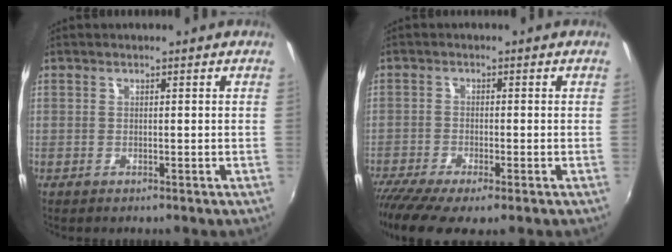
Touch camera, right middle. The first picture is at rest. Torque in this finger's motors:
{"motor_torque": [1.09, -1.05, 0.44, 0.18]}